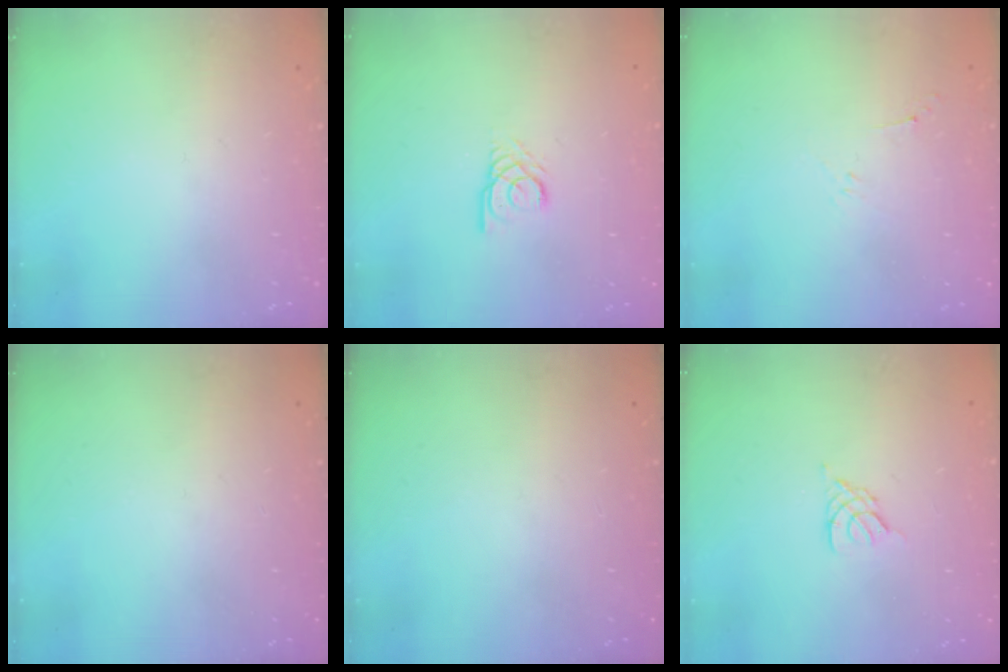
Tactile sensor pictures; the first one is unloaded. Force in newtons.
{"total": 2.7, "press": 2.7, "slide": 0.2}
{"total": 2.8, "press": 2.7, "slide": 0.6}
{"total": 0.0}
{"total": 0.0}
{"total": 2.3, "press": 2.3, "slide": 0.5}